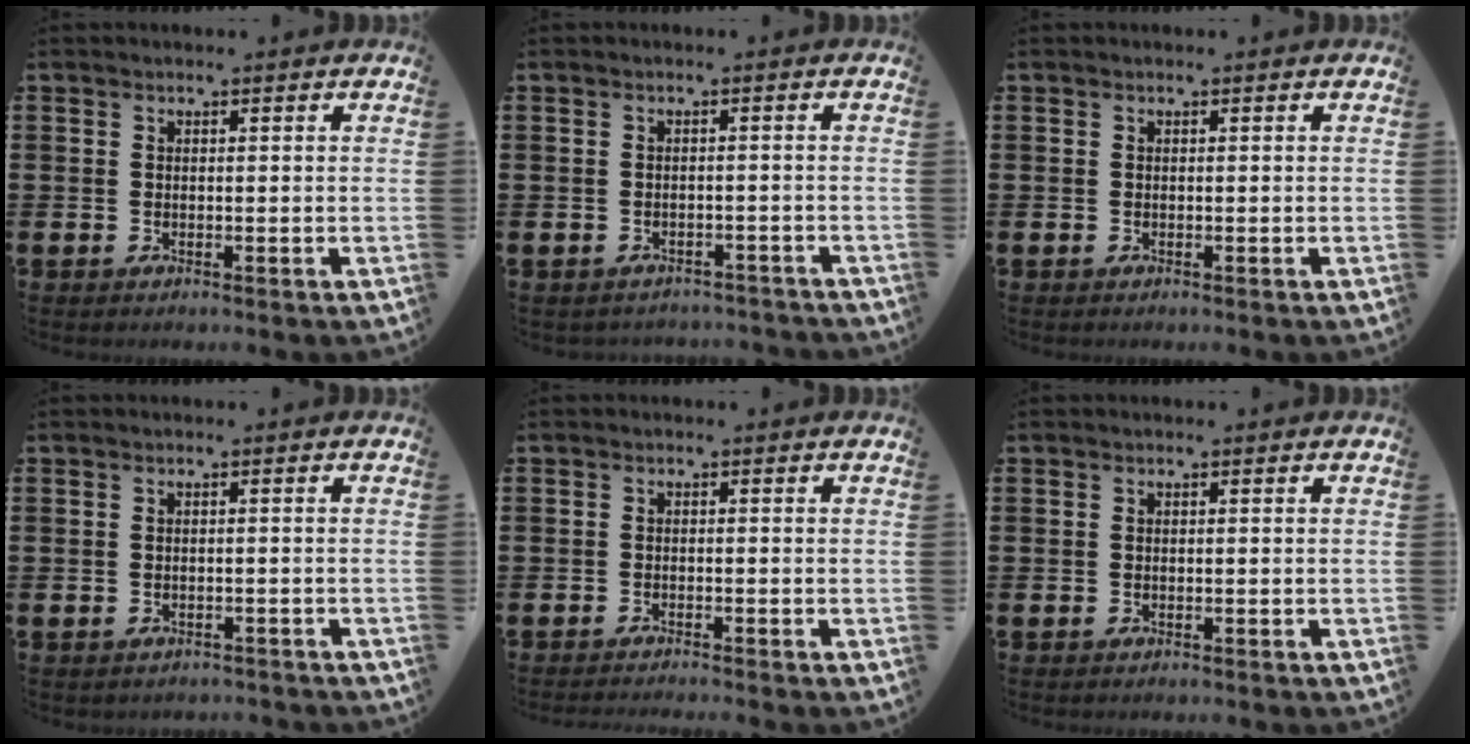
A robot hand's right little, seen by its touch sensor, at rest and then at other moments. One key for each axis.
{"total": 1.1, "fx": -1.1, "fy": 0.0, "fz": 0.0, "tx": -0.003, "ty": 0.001, "tz": -0.024}
{"total": 0.0}
{"total": 0.5, "fx": -0.5, "fy": 0.1, "fz": 0.0, "tx": -0.003, "ty": -0.003, "tz": -0.010}
{"total": 0.9, "fx": -0.8, "fy": -0.2, "fz": 0.0, "tx": 0.001, "ty": 0.000, "tz": -0.017}
{"total": 0.0}